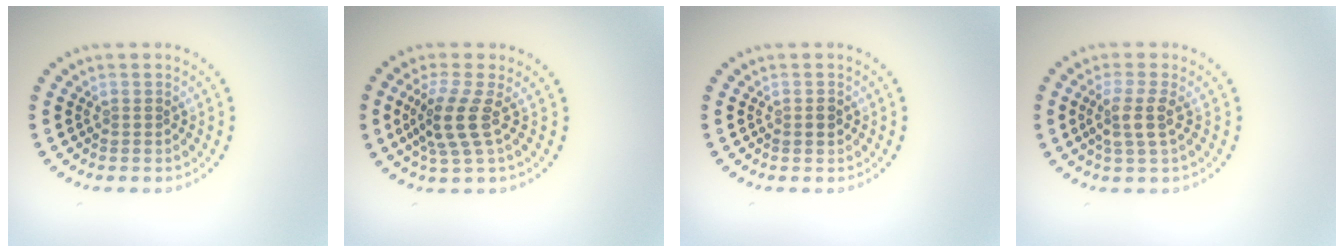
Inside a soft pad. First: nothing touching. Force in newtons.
{"total": 3.5, "press": 2.6, "slide": 2.3}
{"total": 1.2, "press": 1.2, "slide": 0.1}
{"total": 2.4, "press": 2.0, "slide": 1.4}